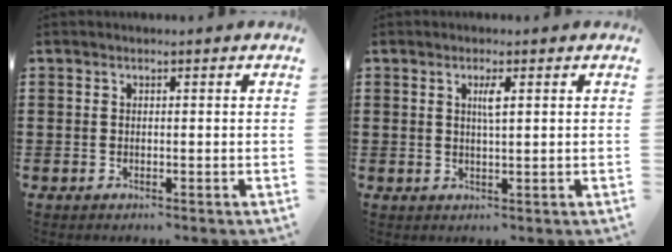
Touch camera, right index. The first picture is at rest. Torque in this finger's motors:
{"motor_torque": [0.22, -0.21, 0.16, 0.02]}